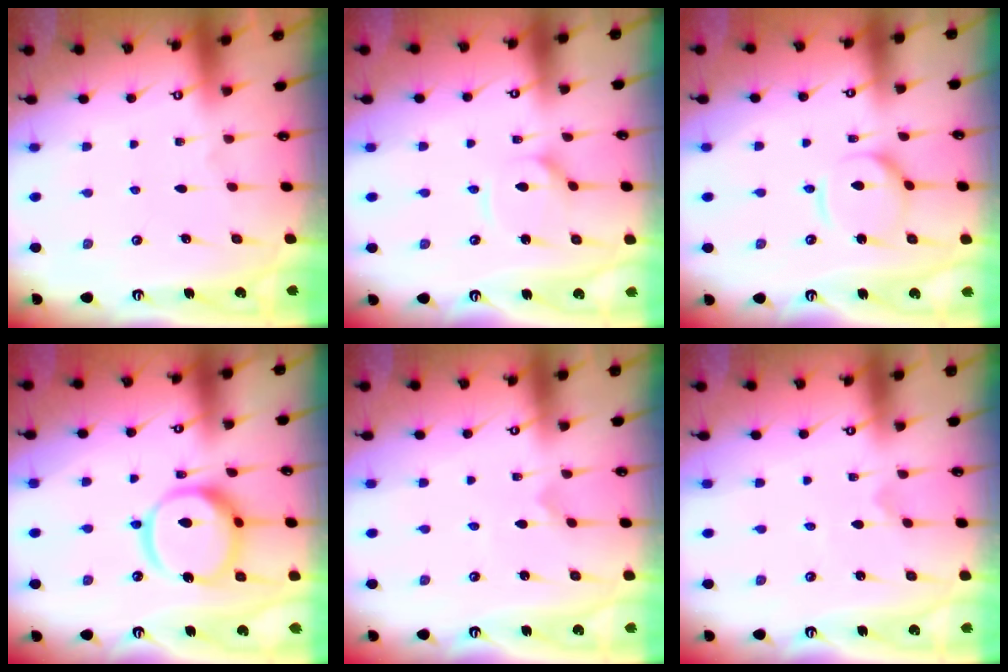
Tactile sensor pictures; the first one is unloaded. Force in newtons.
{"total": 3.6, "press": 3.6, "slide": 0.3}
{"total": 8.4, "press": 8.3, "slide": 0.9}
{"total": 15.0, "press": 14.9, "slide": 1.8}
{"total": 0.0}
{"total": 0.0}